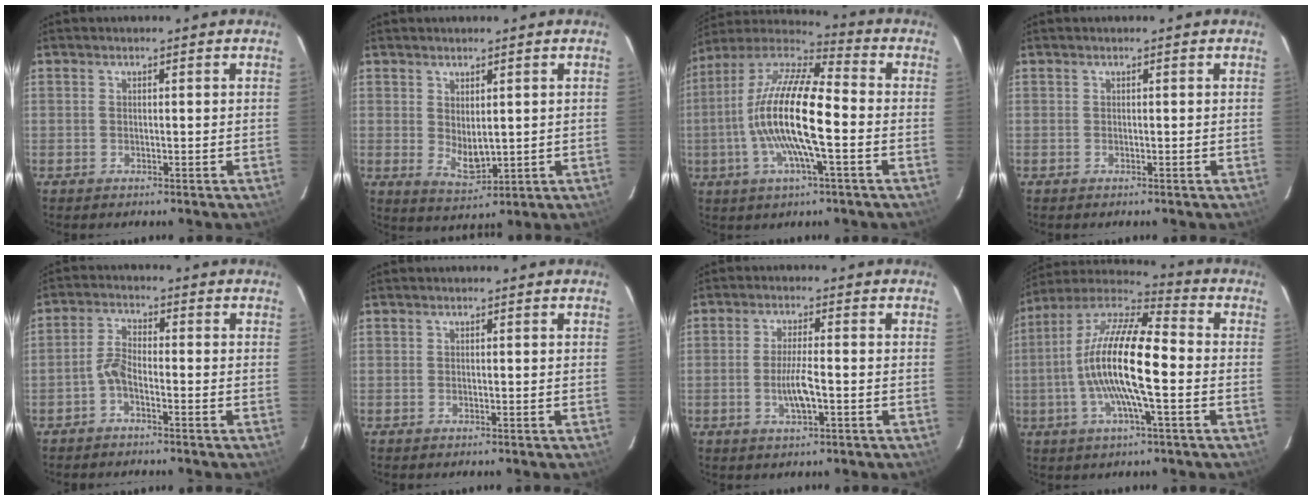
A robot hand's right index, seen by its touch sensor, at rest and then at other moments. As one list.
[{"total": 5.8, "force": [0.1, 3.7, 4.4], "torque": [-0.074, -0.010, 0.015]}, {"total": 18.0, "force": [-2.9, 4.0, 17.3], "torque": [-0.328, -0.002, -0.066]}, {"total": 0.0}, {"total": 2.9, "force": [-1.9, 0.9, 2.0], "torque": [-0.053, 0.011, -0.042]}, {"total": 0.0}, {"total": 5.2, "force": [-1.5, 1.2, 4.9], "torque": [-0.095, -0.003, -0.026]}, {"total": 17.1, "force": [-2.4, 3.7, 16.5], "torque": [-0.308, 0.003, -0.058]}]